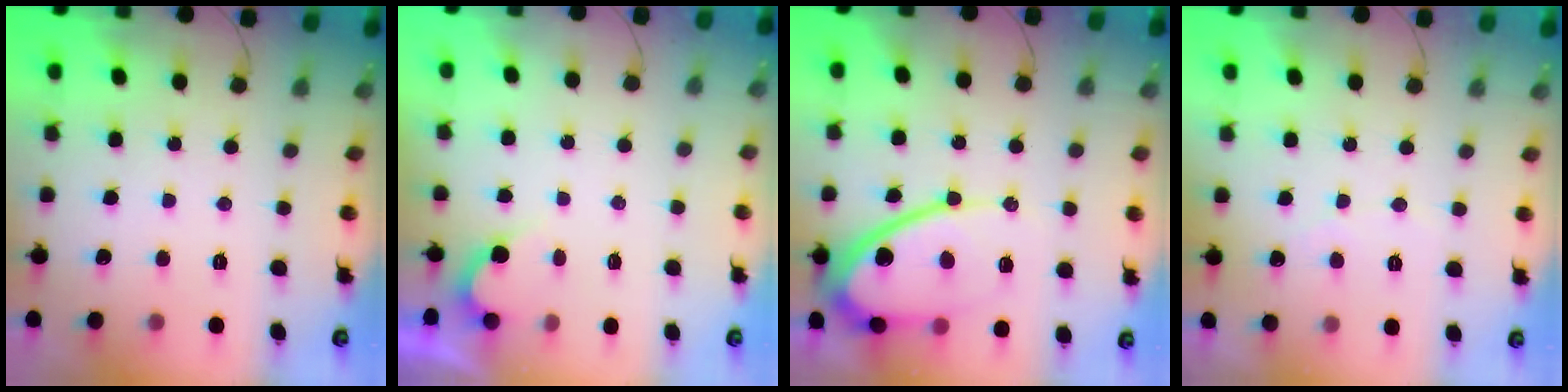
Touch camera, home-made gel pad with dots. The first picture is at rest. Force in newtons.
{"total": 2.3, "press": 2.3, "slide": 0.1}
{"total": 15.3, "press": 15.2, "slide": 1.4}
{"total": 2.4, "press": 2.4, "slide": 0.1}